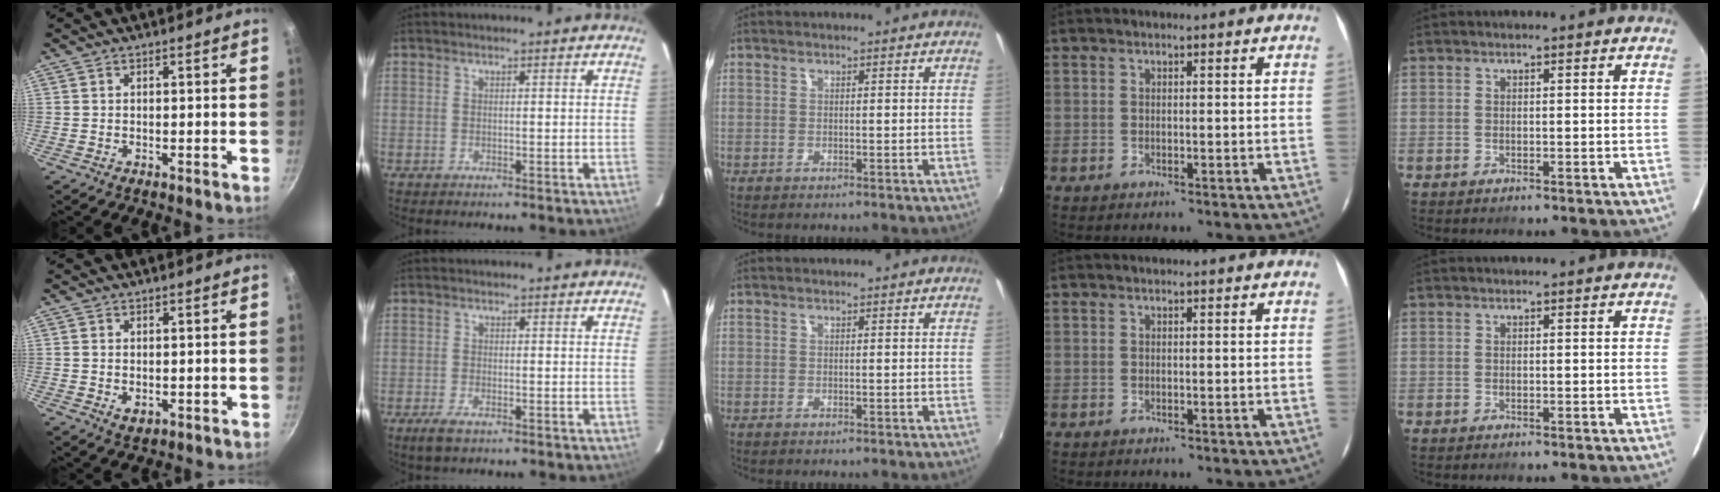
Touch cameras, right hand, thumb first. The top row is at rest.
{"thumb": {"total": 2.5, "force": [-0.3, 1.7, 1.7], "torque": [-0.029, -0.007, -0.002]}, "index": {"total": 3.2, "force": [-2.2, 1.2, 2.0], "torque": [-0.049, -0.008, -0.041]}}